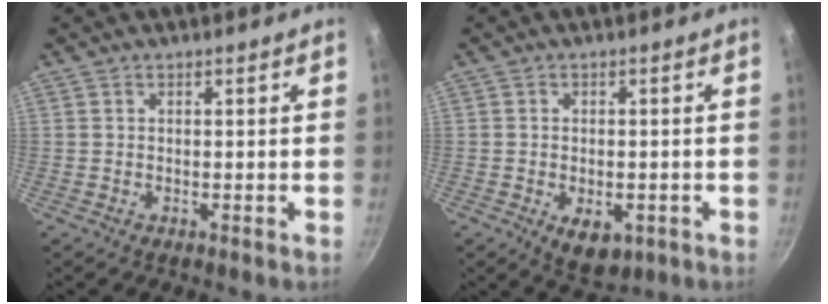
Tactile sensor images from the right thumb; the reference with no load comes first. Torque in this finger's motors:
{"motor_torque": [-0.14, 0.27, 0.09, 0.28, -0.02]}